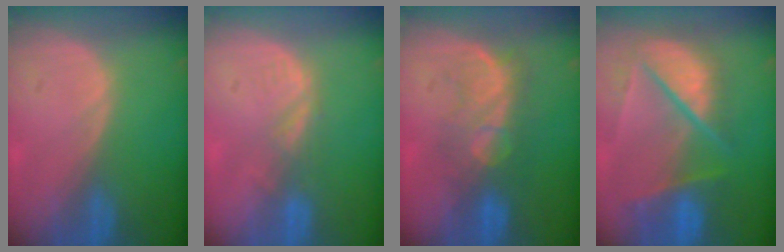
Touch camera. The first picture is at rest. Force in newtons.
{"total": 2.8, "press": 2.2, "slide": 1.7}
{"total": 7.7, "press": 7.4, "slide": 2.0}
{"total": 10.3, "press": 8.6, "slide": 5.5}